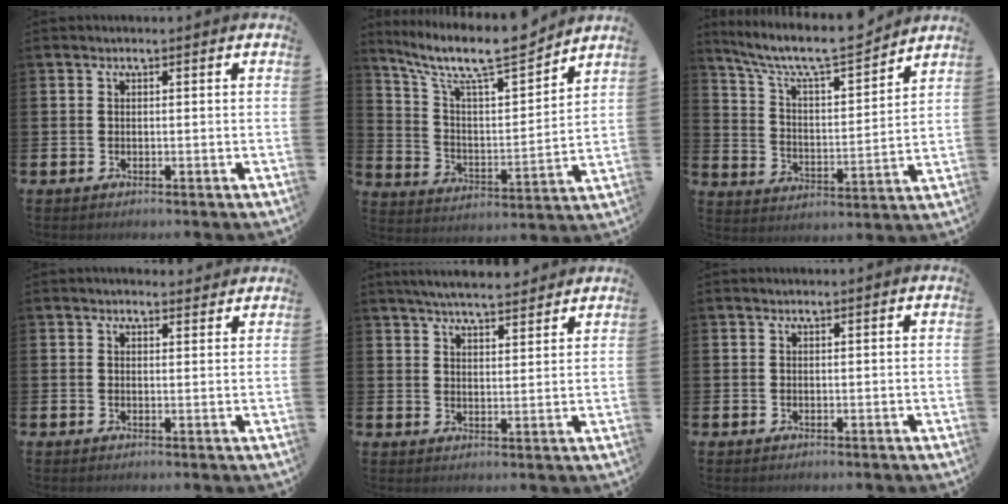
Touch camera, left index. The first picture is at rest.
{"total": 11.1, "force": [9.6, 1.9, 5.2], "torque": [-0.129, -0.069, 0.161]}
{"total": 8.9, "force": [8.1, 1.5, 3.3], "torque": [-0.099, -0.060, 0.136]}
{"total": 1.8, "force": [1.7, 0.5, 0.1], "torque": [0.005, -0.005, 0.030]}
{"total": 5.6, "force": [5.4, 0.6, 1.3], "torque": [-0.030, -0.025, 0.097]}
{"total": 0.0}